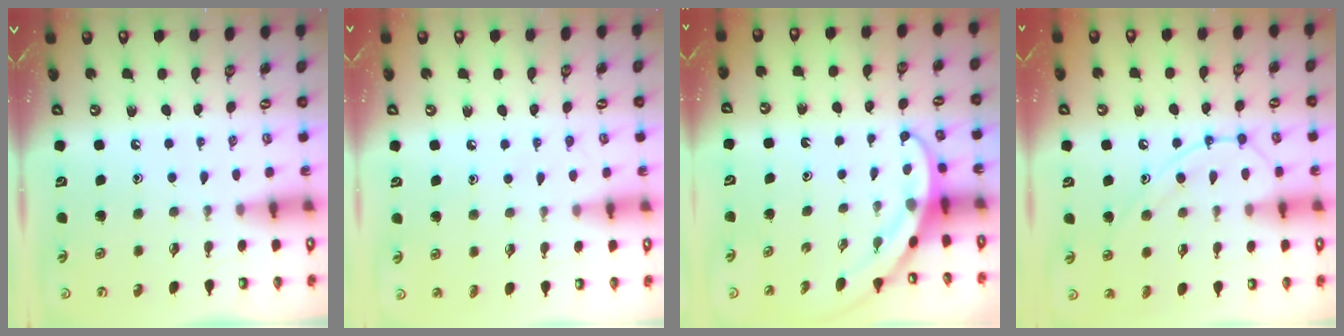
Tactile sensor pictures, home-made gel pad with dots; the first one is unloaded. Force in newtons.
{"total": 6.2, "press": 6.2, "slide": 0.9}
{"total": 3.7, "press": 3.7, "slide": 0.3}
{"total": 11.2, "press": 11.1, "slide": 0.7}